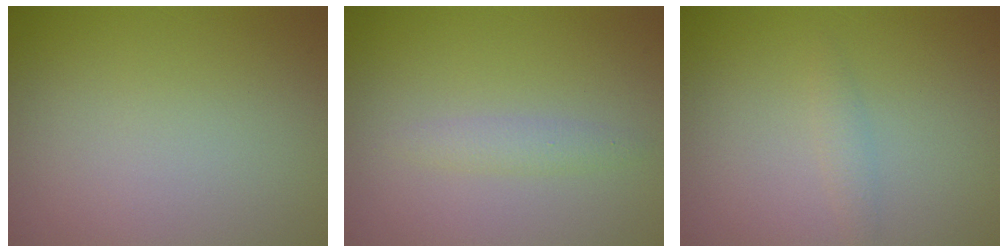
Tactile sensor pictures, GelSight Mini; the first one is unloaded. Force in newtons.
{"total": 1.4, "press": 1.4, "slide": 0.0}
{"total": 1.0, "press": 1.0, "slide": 0.1}